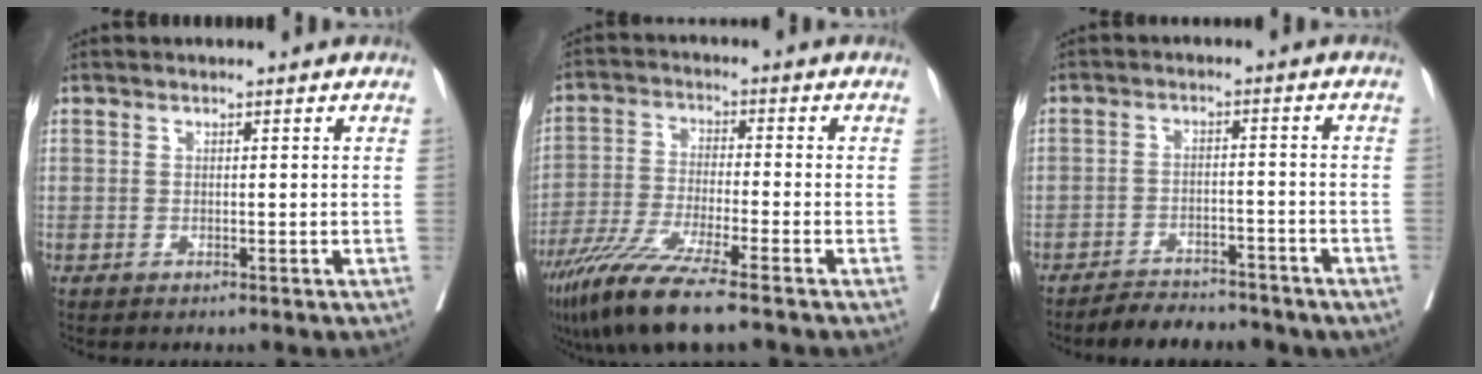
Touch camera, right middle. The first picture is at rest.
{"total": 11.2, "force": [-7.9, 0.1, 8.0], "torque": [-0.154, -0.040, -0.143]}
{"total": 9.1, "force": [-8.0, 3.2, 3.1], "torque": [-0.039, 0.004, -0.106]}